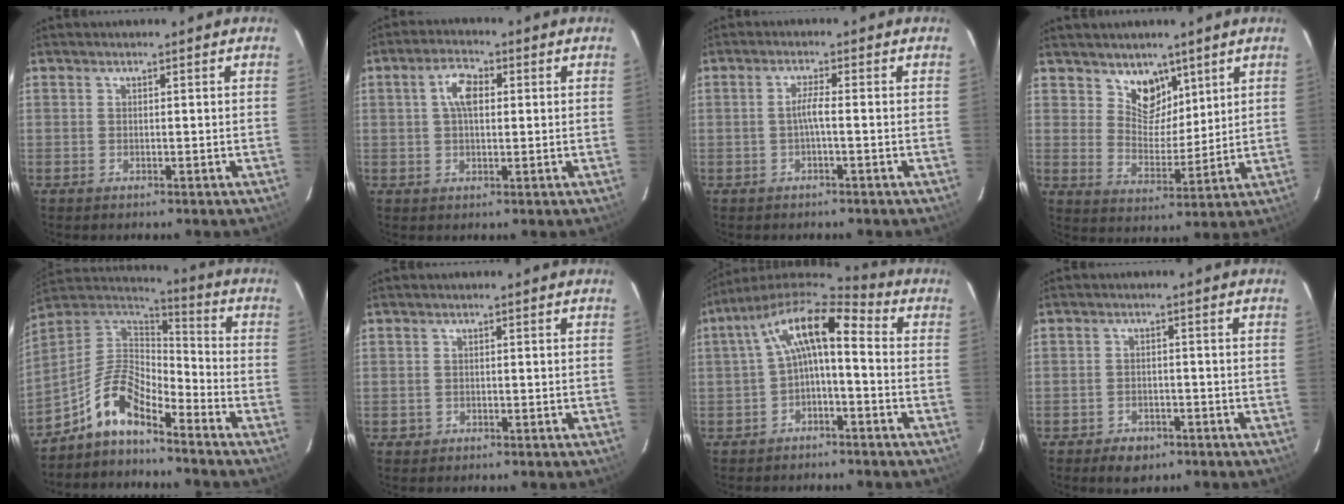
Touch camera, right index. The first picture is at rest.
{"total": 5.1, "force": [1.0, 2.7, 4.2], "torque": [-0.079, 0.016, 0.020]}
{"total": 2.1, "force": [-0.7, -0.2, 1.9], "torque": [-0.039, 0.002, -0.014]}
{"total": 7.2, "force": [5.0, 4.7, 2.3], "torque": [-0.025, -0.014, 0.091]}
{"total": 10.7, "force": [-7.8, 3.5, 6.5], "torque": [-0.141, 0.025, -0.160]}
{"total": 0.9, "force": [-0.1, 0.9, 0.0], "torque": [0.002, 0.004, 0.001]}
{"total": 10.8, "force": [-0.2, 4.0, 10.0], "torque": [-0.195, 0.029, -0.011]}
{"total": 4.8, "force": [-3.2, 3.1, 1.7], "torque": [-0.044, 0.006, -0.041]}